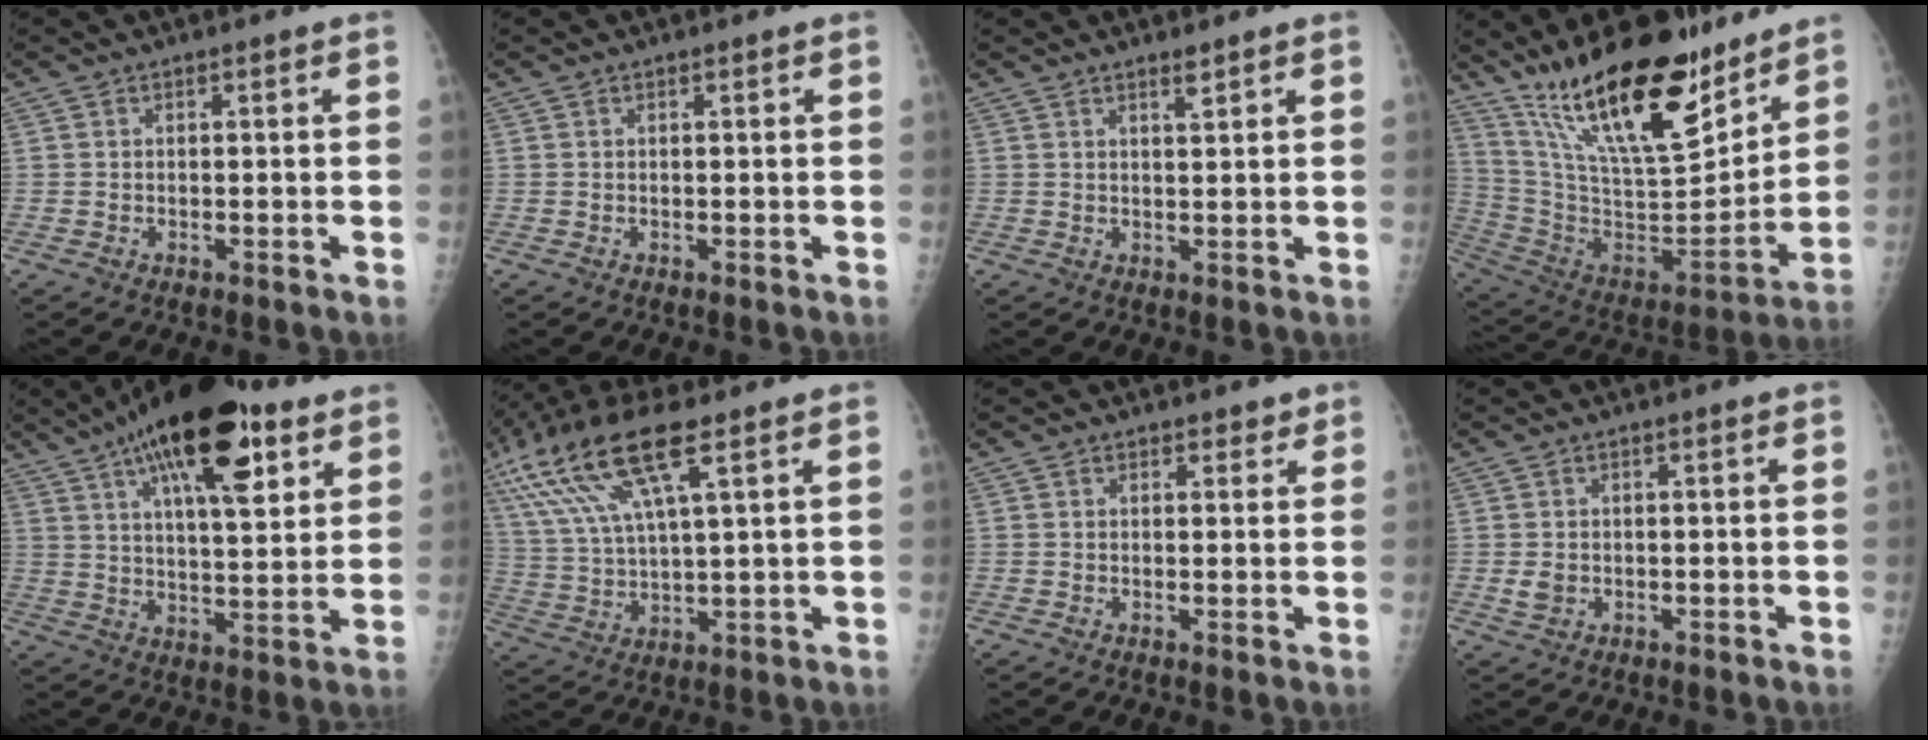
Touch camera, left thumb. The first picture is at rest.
{"total": 0.0}
{"total": 1.7, "force": [1.3, 0.3, 0.9], "torque": [-0.011, -0.011, 0.023]}
{"total": 26.3, "force": [18.7, 8.2, 16.5], "torque": [-0.239, -0.096, 0.325]}
{"total": 20.8, "force": [11.2, 7.6, 15.8], "torque": [-0.227, -0.026, 0.174]}
{"total": 17.5, "force": [8.9, 4.7, 14.3], "torque": [-0.312, 0.000, 0.174]}
{"total": 1.8, "force": [1.4, 1.2, 0.1], "torque": [0.021, -0.006, 0.012]}
{"total": 2.0, "force": [-0.1, 1.6, 1.1], "torque": [-0.016, -0.001, 0.003]}